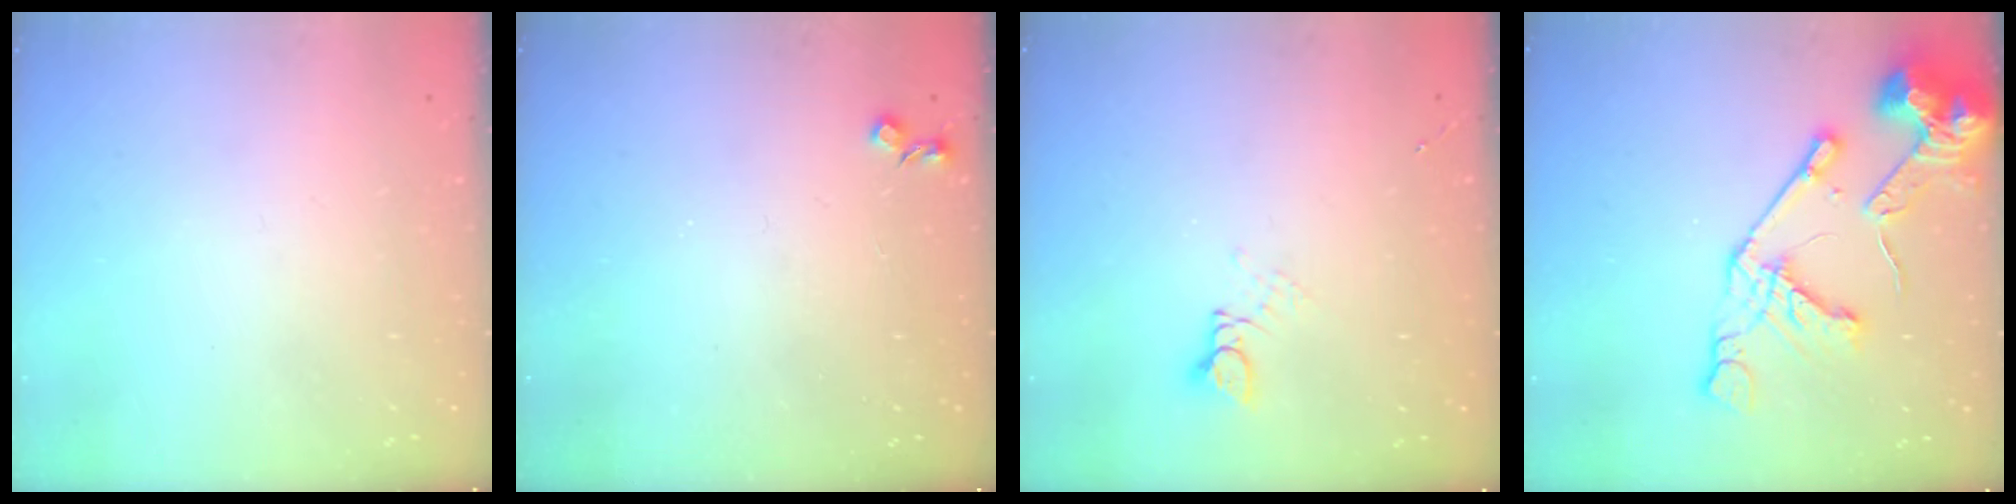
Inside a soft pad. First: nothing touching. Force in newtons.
{"total": 3.7, "press": 3.7, "slide": 0.5}
{"total": 2.9, "press": 2.9, "slide": 0.2}
{"total": 18.5, "press": 18.4, "slide": 2.3}